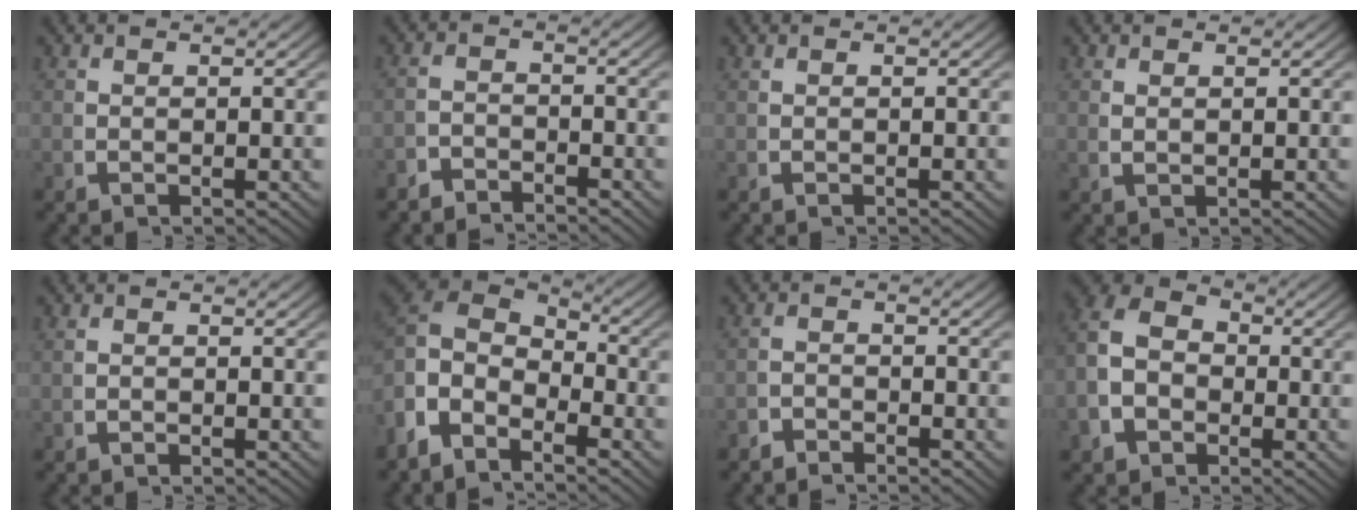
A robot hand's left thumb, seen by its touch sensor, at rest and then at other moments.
{"total": 2.7, "force": [-2.6, 0.6, -0.1], "torque": [0.011, -0.009, -0.049]}
{"total": 0.0}
{"total": 0.7, "force": [0.7, 0.0, 0.3], "torque": [-0.005, 0.002, 0.018]}
{"total": 0.0}
{"total": 8.6, "force": [1.5, 5.9, 6.0], "torque": [-0.126, -0.003, 0.016]}
{"total": 1.8, "force": [-1.7, 0.4, -0.2], "torque": [0.011, -0.004, -0.037]}
{"total": 8.0, "force": [0.2, 6.6, 4.5], "torque": [-0.094, -0.006, 0.001]}